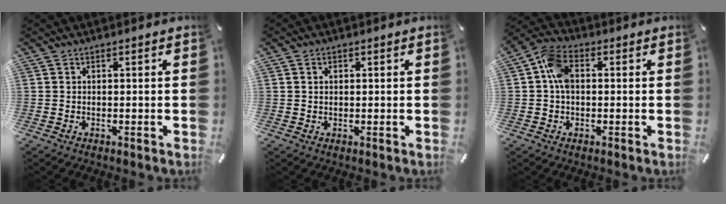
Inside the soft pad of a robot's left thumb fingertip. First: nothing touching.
{"total": 1.5, "force": [0.3, 1.1, 1.0], "torque": [-0.021, 0.006, 0.004]}
{"total": 7.7, "force": [0.6, 5.1, 5.8], "torque": [-0.127, 0.008, 0.011]}